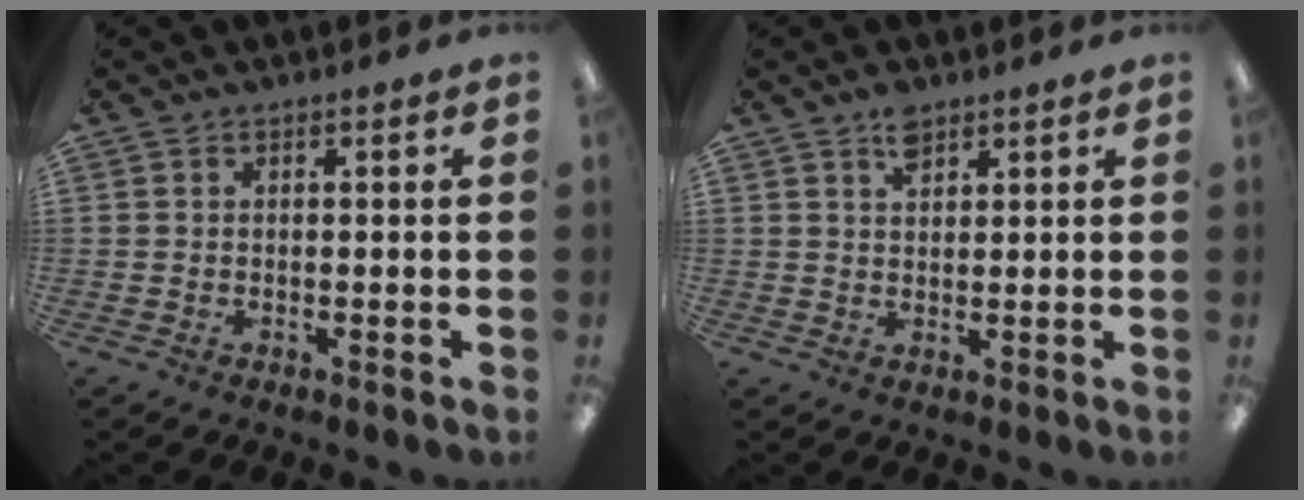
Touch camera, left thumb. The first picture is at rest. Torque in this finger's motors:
{"motor_torque": [0.40, 0.08, 0.48, 0.10, 0.02]}